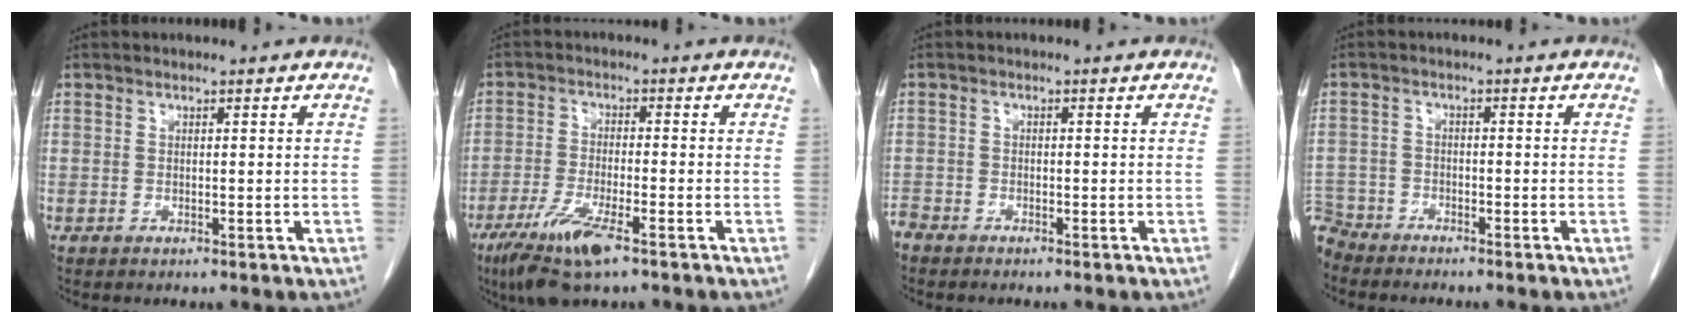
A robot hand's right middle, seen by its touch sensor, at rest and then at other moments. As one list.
[{"total": 8.4, "force": [-5.1, 1.1, 6.5], "torque": [-0.133, -0.020, -0.091]}, {"total": 1.9, "force": [-1.8, 0.5, 0.2], "torque": [-0.006, -0.004, -0.034]}, {"total": 4.8, "force": [-4.6, 1.3, -0.4], "torque": [0.012, -0.008, -0.091]}]